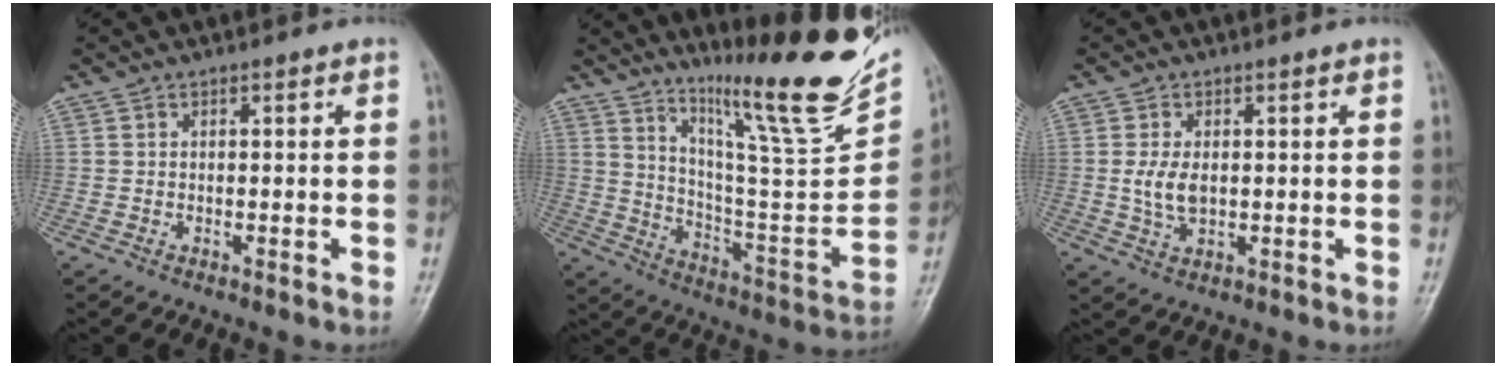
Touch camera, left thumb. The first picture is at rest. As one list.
[{"total": 22.8, "force": [16.9, 2.5, 15.1], "torque": [-0.207, -0.110, 0.271]}, {"total": 4.5, "force": [0.4, 2.5, 3.7], "torque": [-0.076, -0.007, 0.012]}]